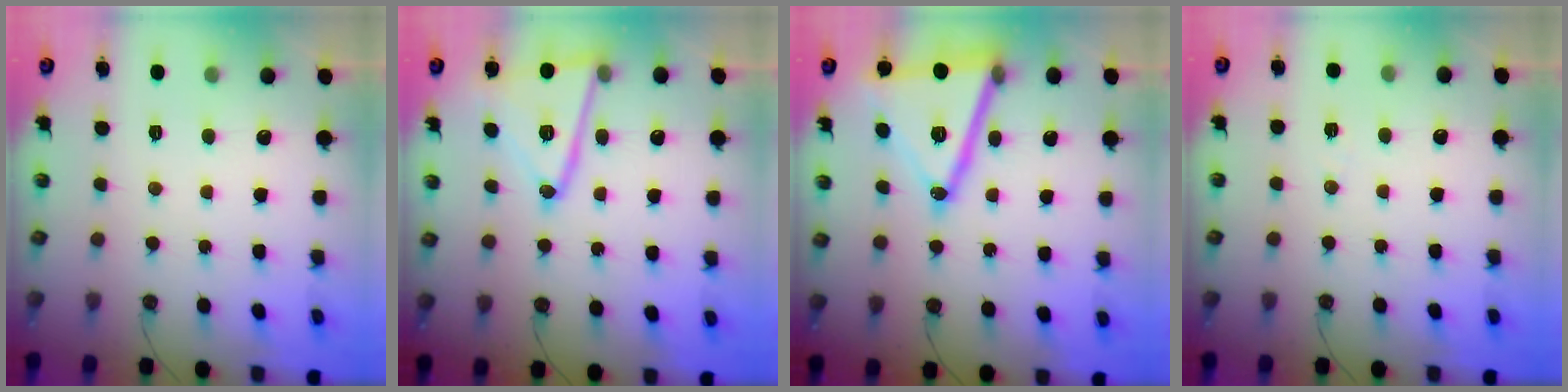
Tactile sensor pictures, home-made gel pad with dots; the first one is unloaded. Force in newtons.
{"total": 16.5, "press": 16.5, "slide": 1.4}
{"total": 21.4, "press": 21.1, "slide": 3.5}
{"total": 3.3, "press": 2.7, "slide": 1.9}